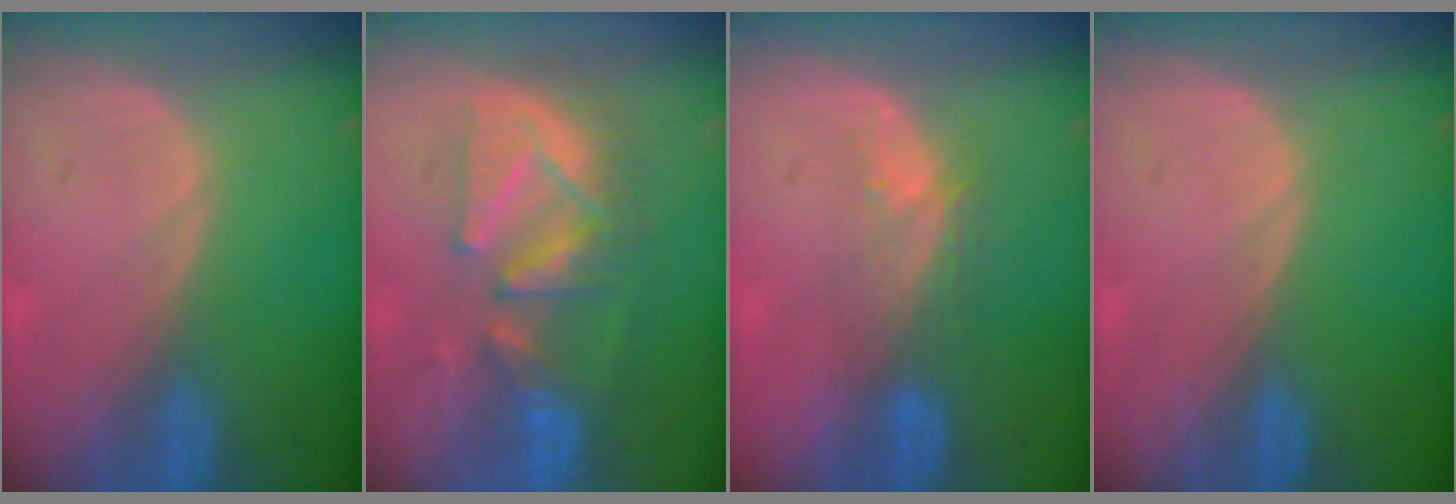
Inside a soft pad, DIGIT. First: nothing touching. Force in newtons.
{"total": 9.0, "press": 9.0, "slide": 0.4}
{"total": 4.0, "press": 3.7, "slide": 1.6}
{"total": 0.0}